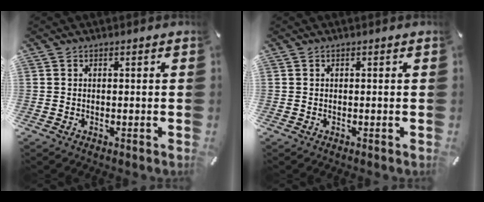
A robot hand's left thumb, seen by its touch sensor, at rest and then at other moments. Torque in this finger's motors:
{"motor_torque": [-0.01, 0.02, 0.02, -0.04, 0.00]}